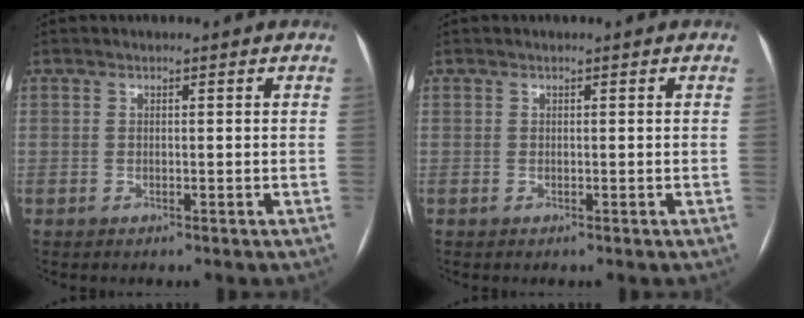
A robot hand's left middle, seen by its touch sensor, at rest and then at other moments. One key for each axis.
{"total": 0.0}